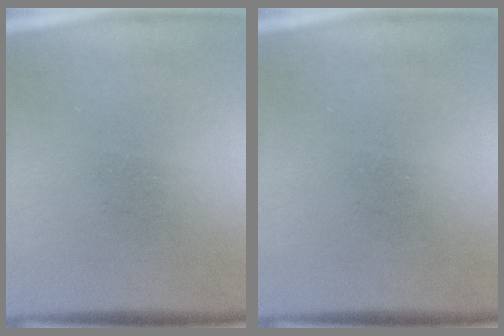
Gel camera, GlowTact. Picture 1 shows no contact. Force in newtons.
{"total": 0.0}